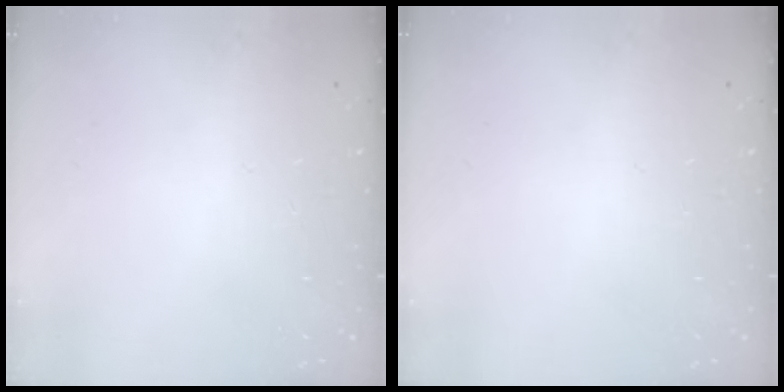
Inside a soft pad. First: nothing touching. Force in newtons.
{"total": 0.0}